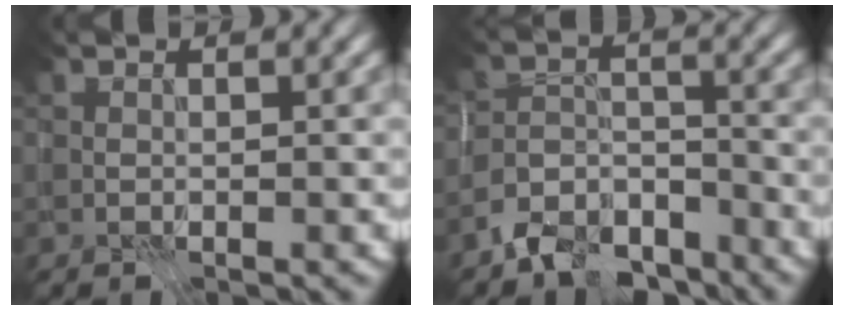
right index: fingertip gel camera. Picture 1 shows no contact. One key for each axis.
{"total": 5.8, "fx": -4.9, "fy": 2.7, "fz": 1.8, "tx": -0.026, "ty": -0.004, "tz": -0.099}